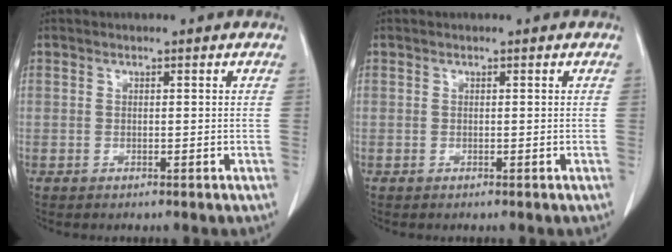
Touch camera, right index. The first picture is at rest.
{"total": 0.0}